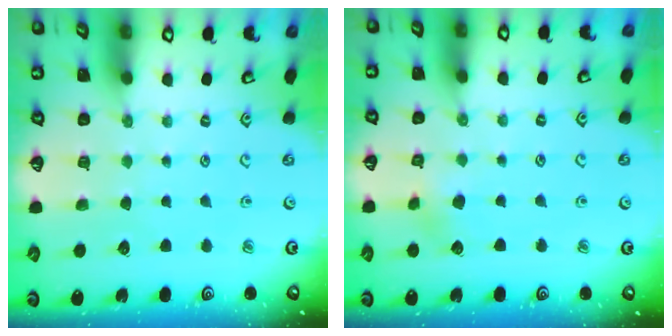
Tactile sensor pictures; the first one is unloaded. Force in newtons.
{"total": 5.4, "press": 5.3, "slide": 0.9}